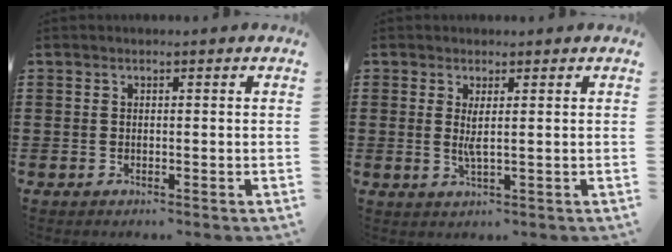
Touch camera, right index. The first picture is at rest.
{"total": 2.3, "force": [0.4, 0.0, 2.2], "torque": [-0.046, -0.007, 0.007]}